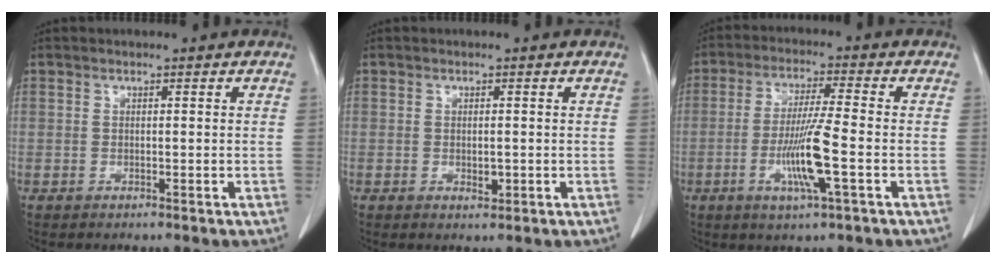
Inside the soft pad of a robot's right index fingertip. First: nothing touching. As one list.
[{"total": 1.4, "force": [-0.1, 0.7, 1.2], "torque": [-0.016, -0.001, 0.003]}, {"total": 8.9, "force": [-2.5, -0.3, 8.5], "torque": [-0.163, -0.011, -0.047]}]